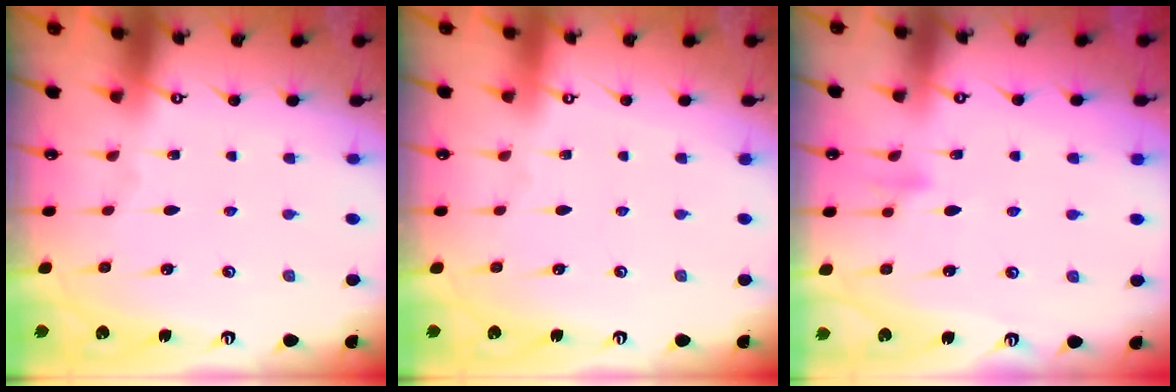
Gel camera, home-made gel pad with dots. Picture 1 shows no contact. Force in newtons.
{"total": 4.0, "press": 4.0, "slide": 0.1}
{"total": 9.1, "press": 9.0, "slide": 1.7}